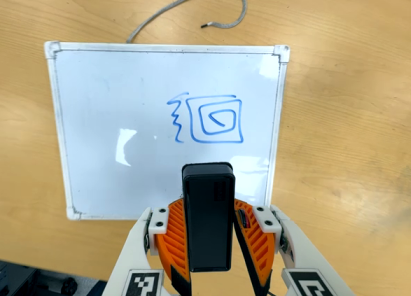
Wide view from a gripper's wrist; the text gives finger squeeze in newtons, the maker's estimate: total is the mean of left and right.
{"total": 4.5, "left": 4.4, "right": 4.5}